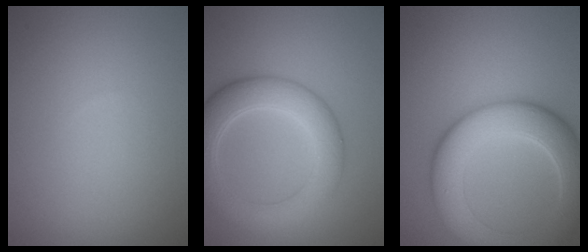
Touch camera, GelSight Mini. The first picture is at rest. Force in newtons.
{"total": 6.1, "press": 6.1, "slide": 0.3}
{"total": 8.2, "press": 8.1, "slide": 0.6}